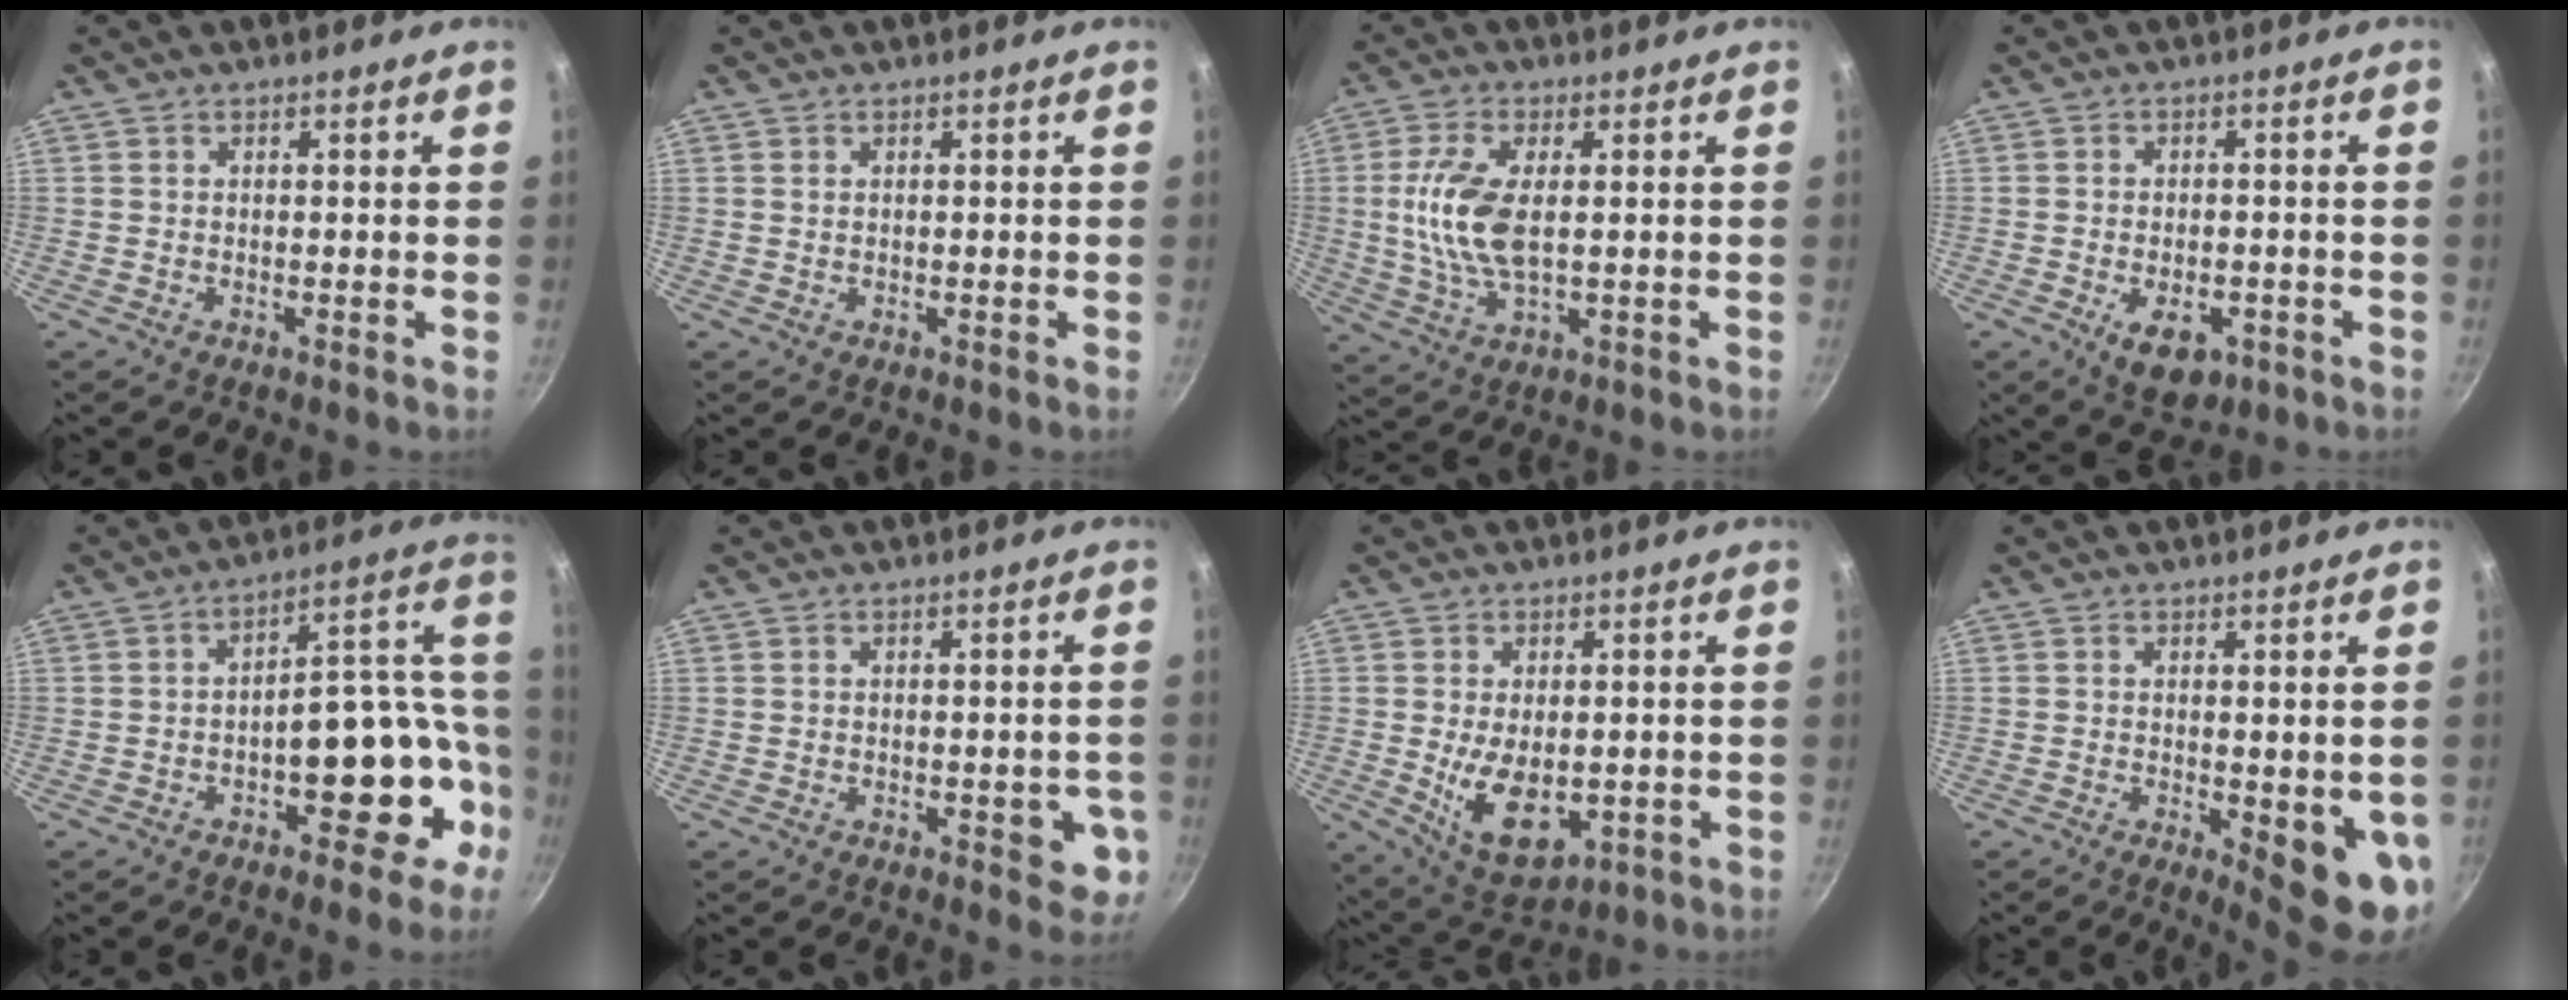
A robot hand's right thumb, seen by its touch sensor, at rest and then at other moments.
{"total": 0.0}
{"total": 9.8, "force": [0.6, 4.3, 8.8], "torque": [-0.185, -0.001, 0.011]}
{"total": 7.6, "force": [-2.9, 4.6, 5.4], "torque": [-0.064, 0.007, -0.030]}
{"total": 16.6, "force": [-4.4, 9.2, 13.1], "torque": [-0.103, 0.081, -0.049]}
{"total": 5.4, "force": [-1.4, 2.8, 4.5], "torque": [-0.032, 0.000, -0.016]}
{"total": 11.3, "force": [-1.3, 6.8, 8.9], "torque": [-0.130, -0.014, 0.002]}
{"total": 9.5, "force": [-1.3, 2.9, 9.0], "torque": [-0.093, -0.015, -0.009]}